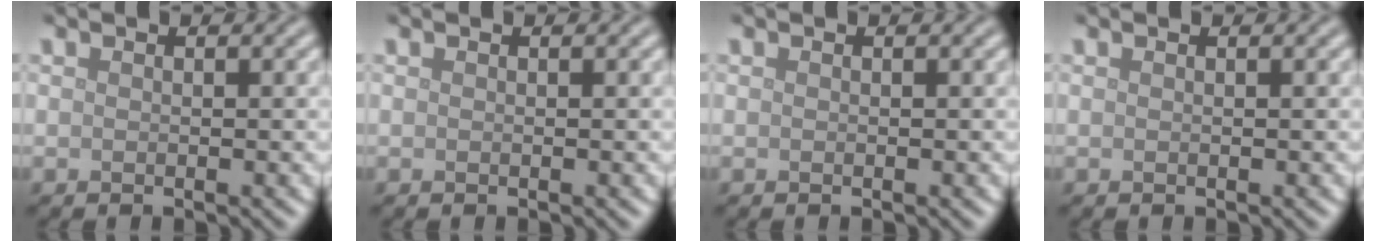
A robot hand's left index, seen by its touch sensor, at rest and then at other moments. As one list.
[{"total": 0.0}, {"total": 0.0}, {"total": 0.0}]